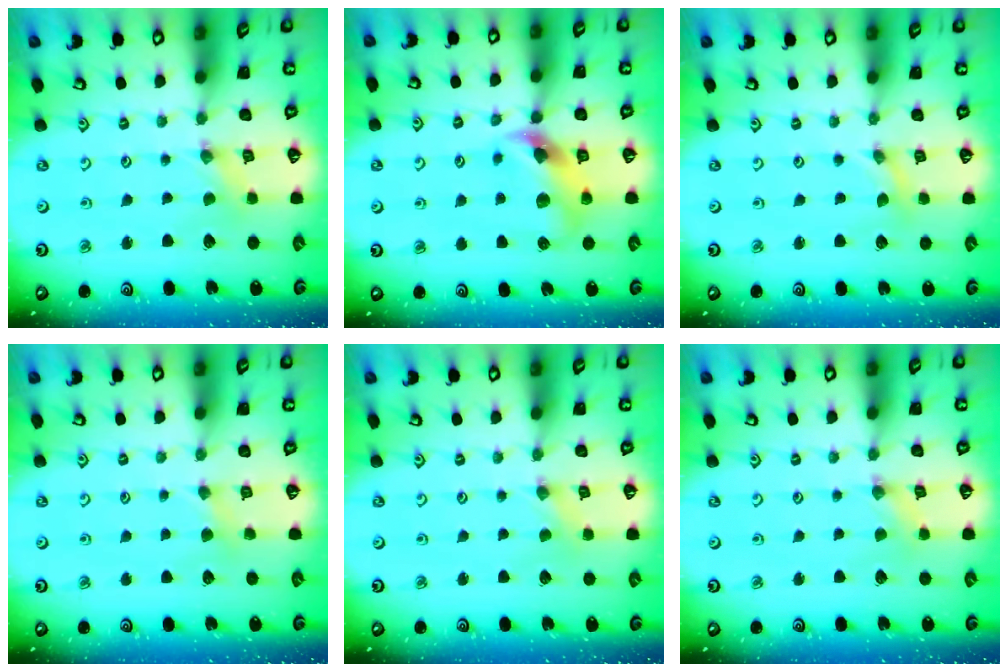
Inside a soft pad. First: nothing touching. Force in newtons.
{"total": 10.0, "press": 9.9, "slide": 1.6}
{"total": 0.0}
{"total": 2.7, "press": 2.7, "slide": 0.4}
{"total": 0.0}
{"total": 0.8, "press": 0.7, "slide": 0.2}